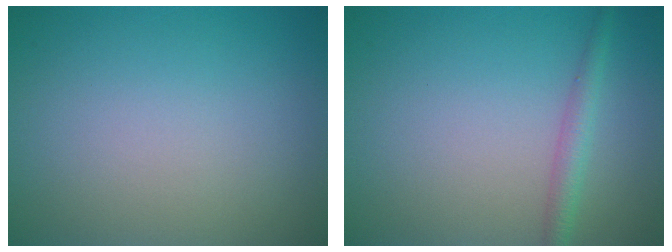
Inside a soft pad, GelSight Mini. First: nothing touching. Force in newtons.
{"total": 2.0, "press": 2.0, "slide": 0.0}